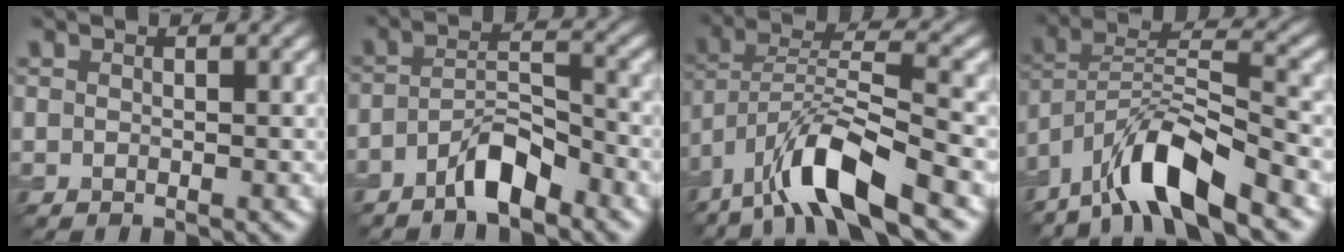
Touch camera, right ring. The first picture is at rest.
{"total": 4.1, "force": [-2.8, 1.1, 2.7], "torque": [-0.050, 0.010, -0.055]}
{"total": 9.3, "force": [-6.1, 2.2, 6.7], "torque": [-0.121, 0.008, -0.116]}
{"total": 8.6, "force": [-6.2, 2.0, 5.7], "torque": [-0.099, 0.008, -0.120]}